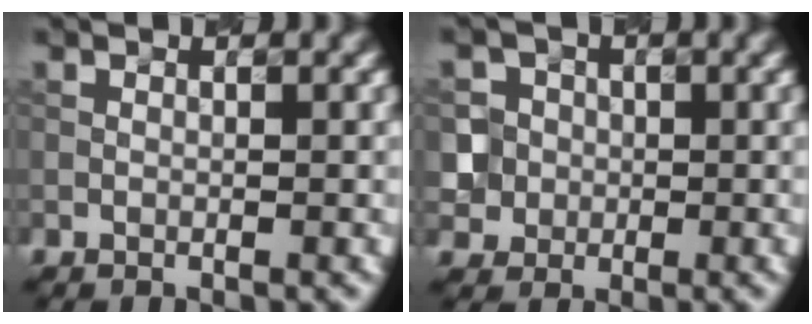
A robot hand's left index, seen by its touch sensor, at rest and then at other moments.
{"total": 5.4, "force": [-0.8, 5.3, 1.2], "torque": [-0.014, 0.018, -0.021]}